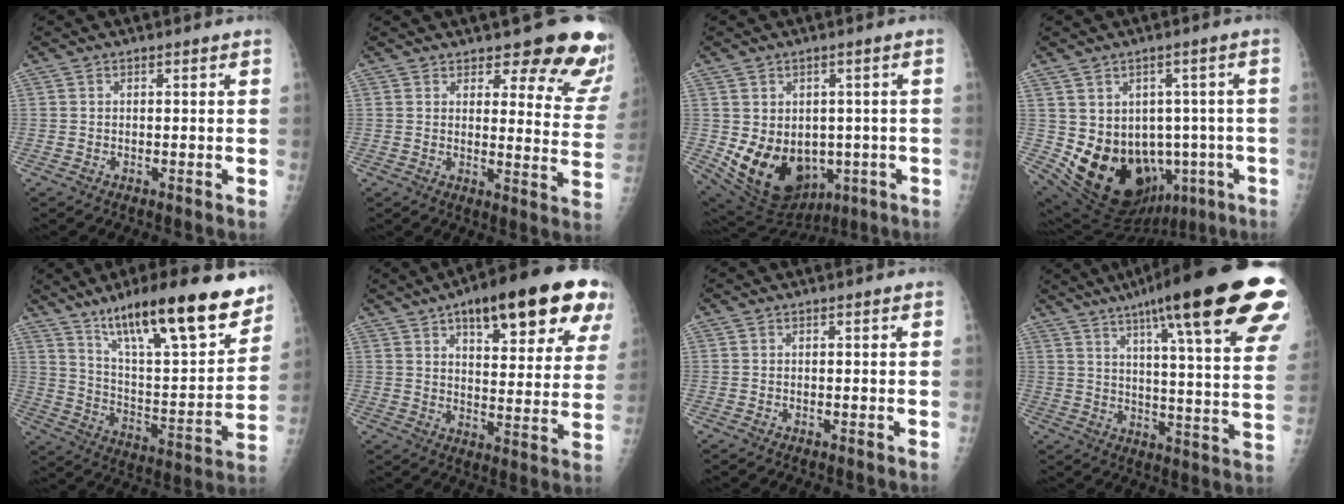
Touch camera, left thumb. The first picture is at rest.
{"total": 12.7, "force": [10.4, 4.1, 6.2], "torque": [-0.022, -0.070, 0.103]}
{"total": 15.7, "force": [-2.7, 12.1, 9.6], "torque": [-0.142, -0.003, -0.004]}
{"total": 18.4, "force": [-4.0, 13.8, 11.5], "torque": [-0.153, 0.006, -0.021]}
{"total": 25.0, "force": [16.8, 6.1, 17.4], "torque": [-0.243, -0.061, 0.276]}
{"total": 23.8, "force": [12.9, 8.3, 18.2], "torque": [-0.215, -0.018, 0.177]}
{"total": 0.0}
{"total": 30.4, "force": [18.1, 4.8, 23.9], "torque": [-0.277, -0.036, 0.248]}